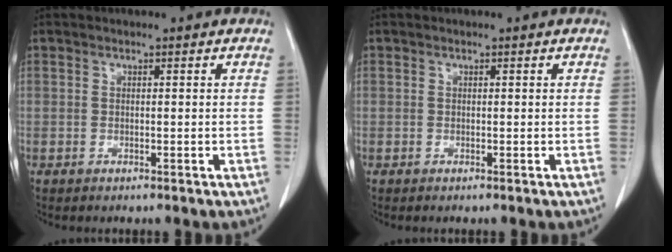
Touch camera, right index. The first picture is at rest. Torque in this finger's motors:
{"motor_torque": [-0.78, -0.41, -0.81, -0.20]}